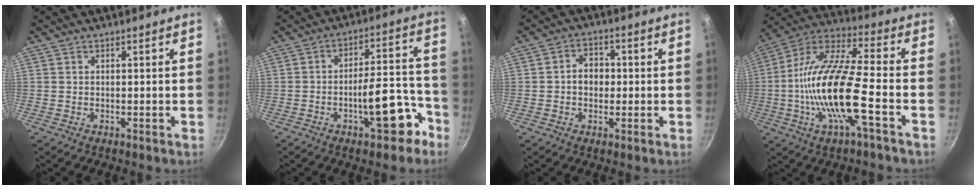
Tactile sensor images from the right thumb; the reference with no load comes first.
{"total": 12.4, "force": [-6.2, 4.8, 9.6], "torque": [-0.097, 0.068, -0.080]}
{"total": 5.1, "force": [-0.2, 4.1, 3.0], "torque": [-0.020, 0.012, -0.007]}
{"total": 18.9, "force": [-4.7, 4.8, 17.7], "torque": [-0.338, 0.034, -0.106]}